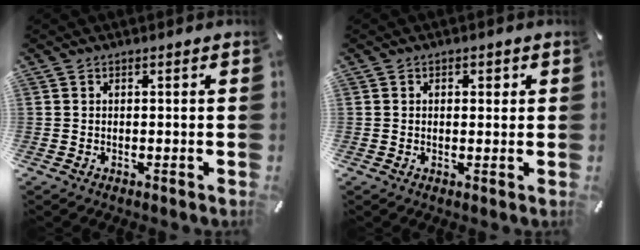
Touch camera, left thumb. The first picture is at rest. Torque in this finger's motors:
{"motor_torque": [0.12, -0.44, -0.10, -0.15, 0.02]}